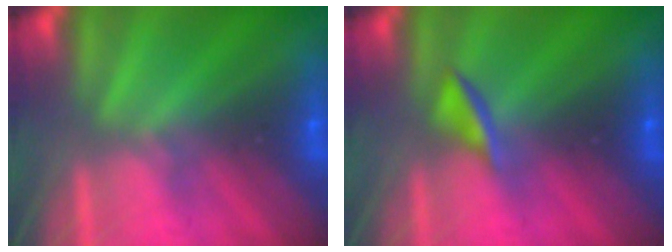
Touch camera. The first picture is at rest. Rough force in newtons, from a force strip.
{"total": 2.1}